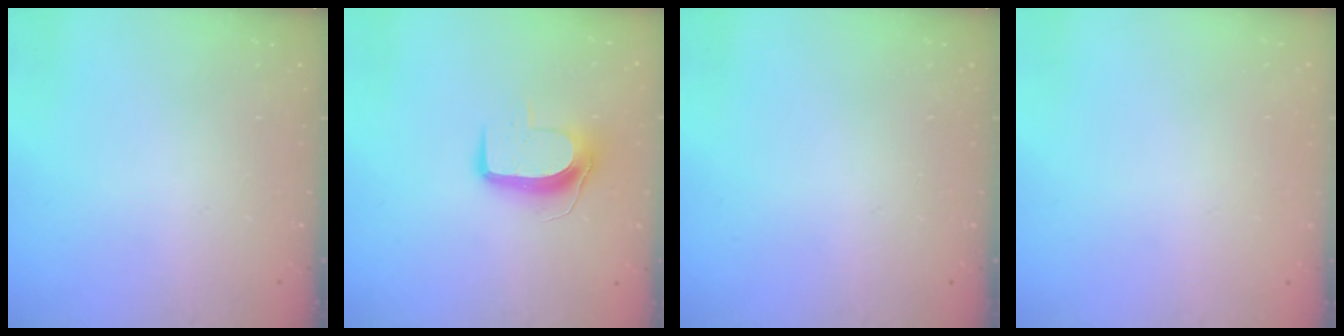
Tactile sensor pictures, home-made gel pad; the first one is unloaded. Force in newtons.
{"total": 9.2, "press": 9.2, "slide": 0.3}
{"total": 0.0}
{"total": 0.0}